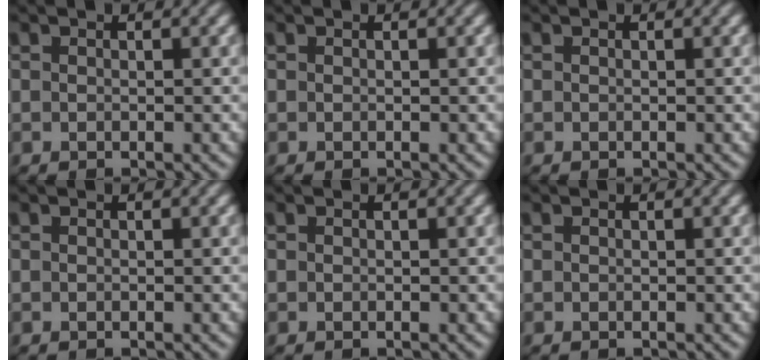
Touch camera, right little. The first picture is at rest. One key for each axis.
{"total": 0.0}
{"total": 0.0}
{"total": 0.0}
{"total": 0.0}
{"total": 0.0}